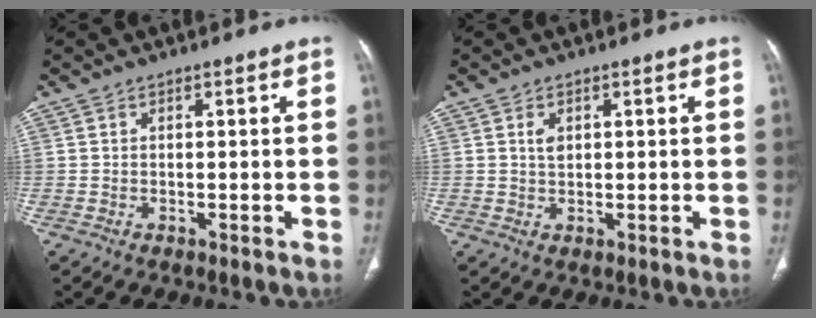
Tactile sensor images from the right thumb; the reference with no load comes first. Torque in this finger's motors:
{"motor_torque": [0.36, 0.33, 0.58, 0.08, -0.03]}